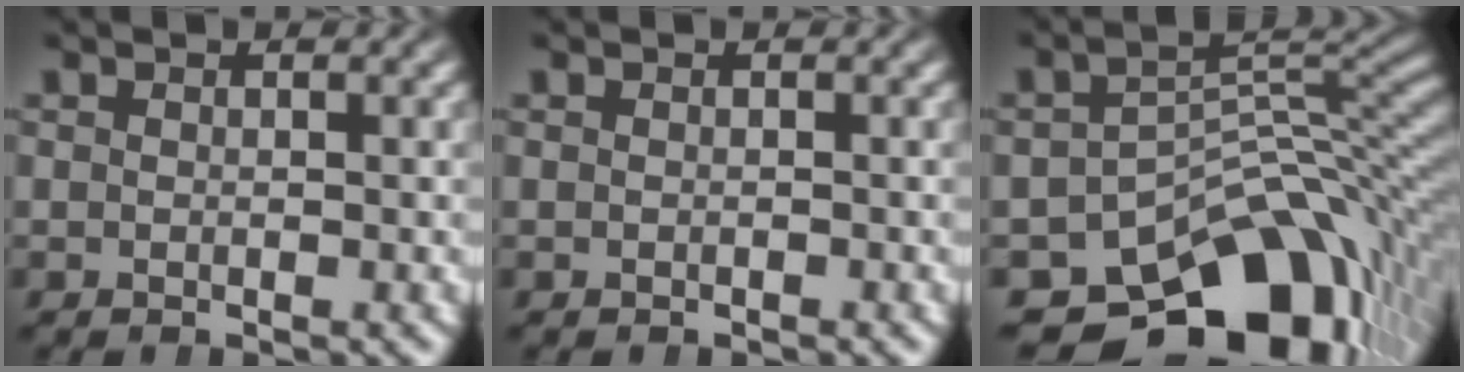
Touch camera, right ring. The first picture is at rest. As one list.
[{"total": 0.0}, {"total": 17.5, "force": [-10.7, 9.3, 10.3], "torque": [-0.139, -0.033, -0.151]}]